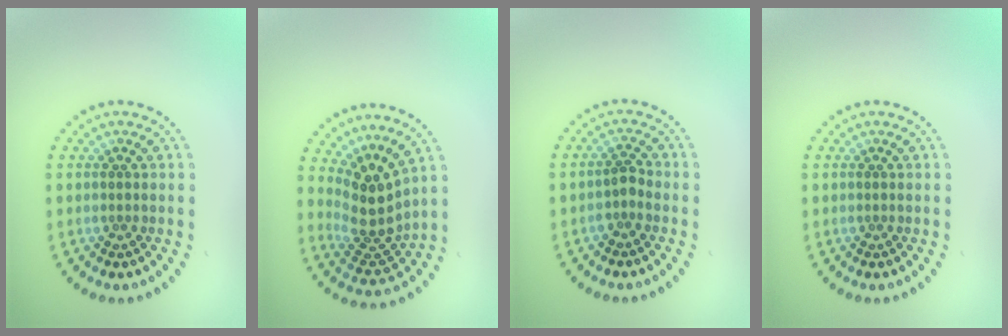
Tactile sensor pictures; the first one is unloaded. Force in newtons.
{"total": 3.8, "press": 2.9, "slide": 2.5}
{"total": 1.3, "press": 1.0, "slide": 0.7}
{"total": 0.0}